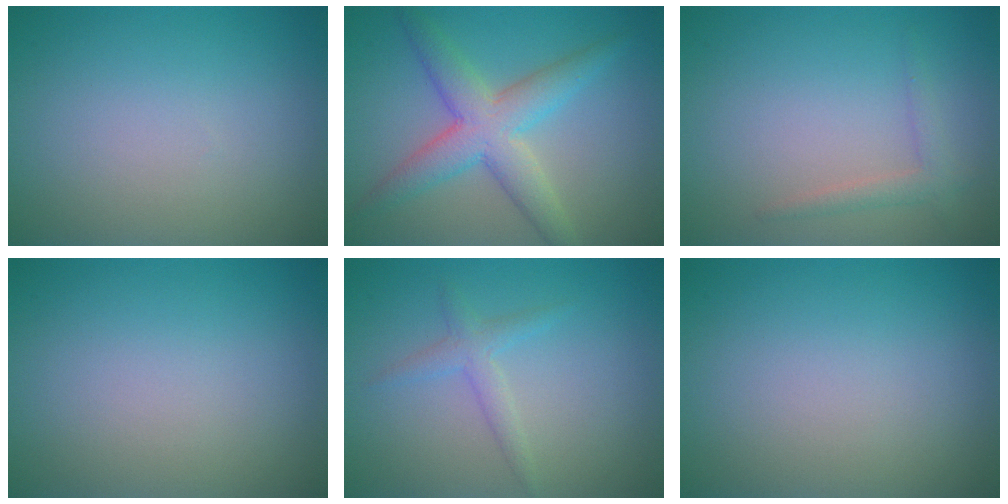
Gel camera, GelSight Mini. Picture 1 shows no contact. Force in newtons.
{"total": 5.4, "press": 5.4, "slide": 0.3}
{"total": 1.5, "press": 1.4, "slide": 0.1}
{"total": 0.0}
{"total": 1.7, "press": 1.7, "slide": 0.1}
{"total": 0.0}